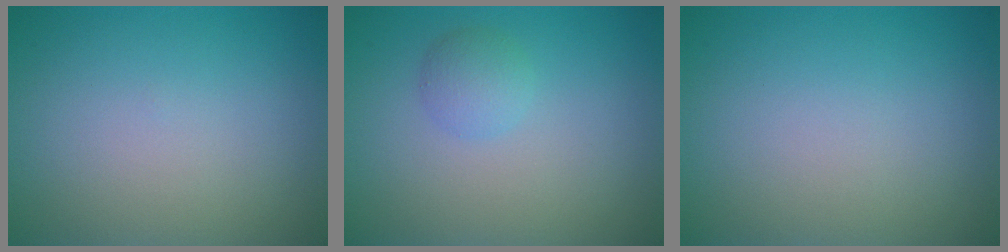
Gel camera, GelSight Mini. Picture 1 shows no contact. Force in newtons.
{"total": 1.7, "press": 1.7, "slide": 0.1}
{"total": 0.0}